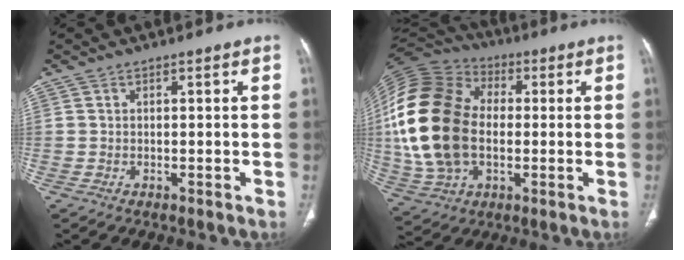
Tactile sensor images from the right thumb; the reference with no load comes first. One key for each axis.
{"total": 25.3, "fx": 0.3, "fy": 17.0, "fz": 18.7, "tx": -0.393, "ty": 0.012, "tz": 0.009}